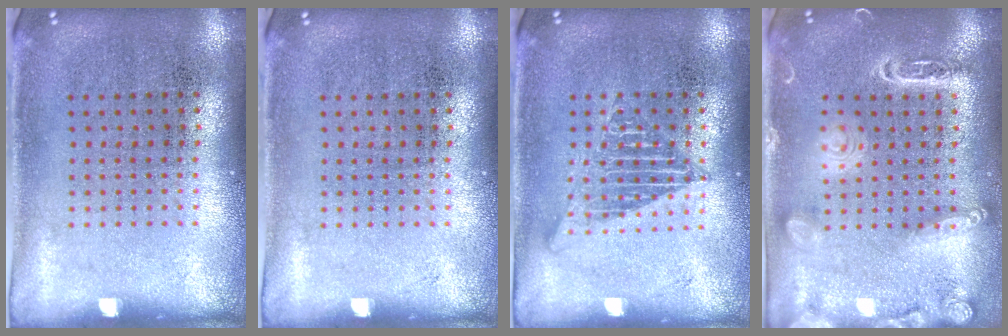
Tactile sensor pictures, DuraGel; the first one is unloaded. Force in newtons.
{"total": 0.0}
{"total": 2.4, "press": 2.3, "slide": 0.2}
{"total": 1.8, "press": 1.8, "slide": 0.1}